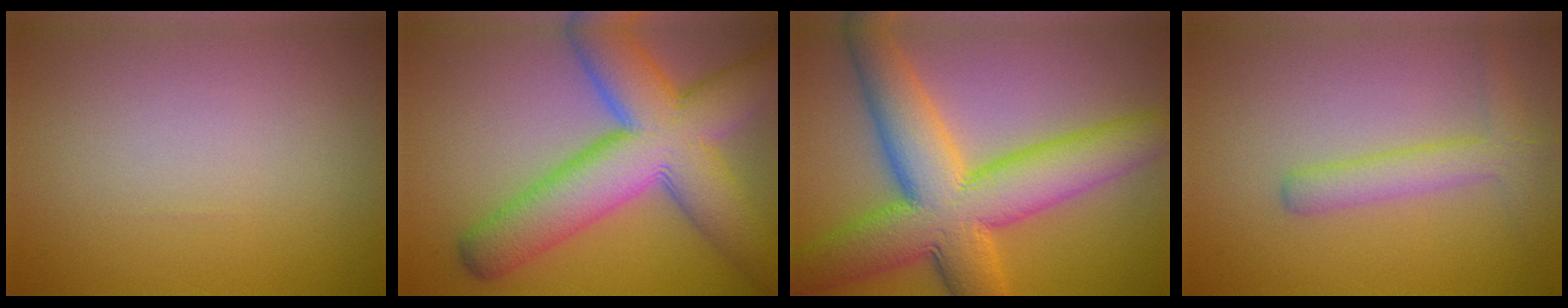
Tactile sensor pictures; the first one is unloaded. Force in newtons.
{"total": 12.2, "press": 12.2, "slide": 0.5}
{"total": 12.0, "press": 12.0, "slide": 0.4}
{"total": 2.9, "press": 2.9, "slide": 0.2}